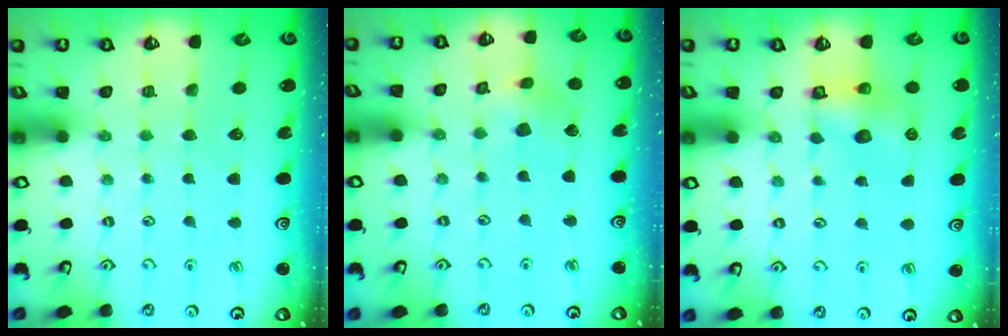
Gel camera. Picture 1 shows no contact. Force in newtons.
{"total": 5.8, "press": 5.8, "slide": 0.4}
{"total": 6.6, "press": 6.6, "slide": 0.3}